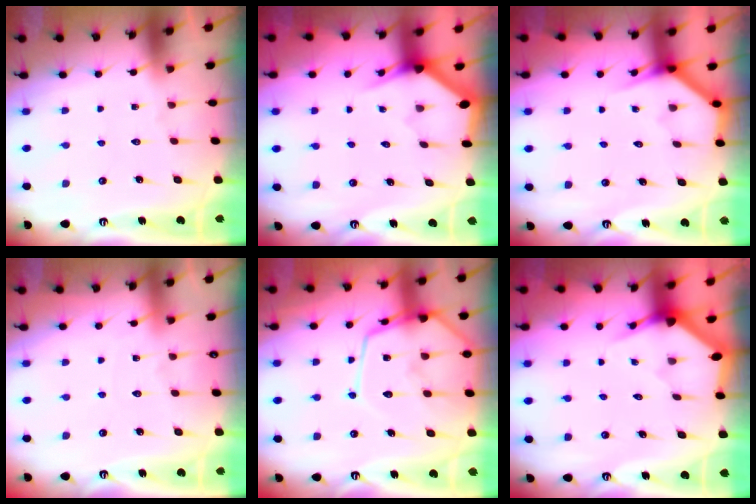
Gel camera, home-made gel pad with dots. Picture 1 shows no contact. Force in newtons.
{"total": 3.0, "press": 3.0, "slide": 0.1}
{"total": 3.7, "press": 3.7, "slide": 0.3}
{"total": 2.2, "press": 2.2, "slide": 0.3}
{"total": 15.3, "press": 15.2, "slide": 1.5}
{"total": 3.1, "press": 3.1, "slide": 0.3}